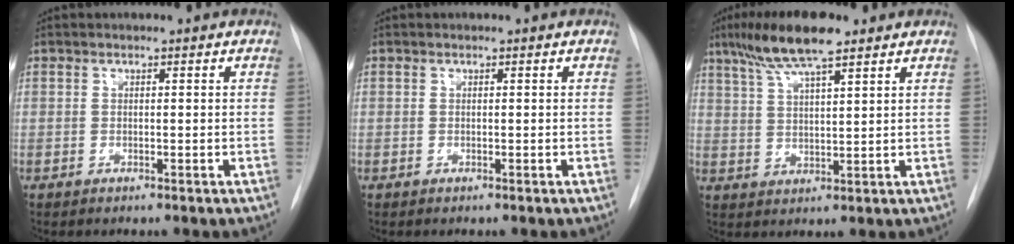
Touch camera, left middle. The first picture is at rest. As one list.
[{"total": 0.0}, {"total": 9.7, "force": [6.8, 1.3, 6.8], "torque": [-0.136, 0.014, 0.121]}]